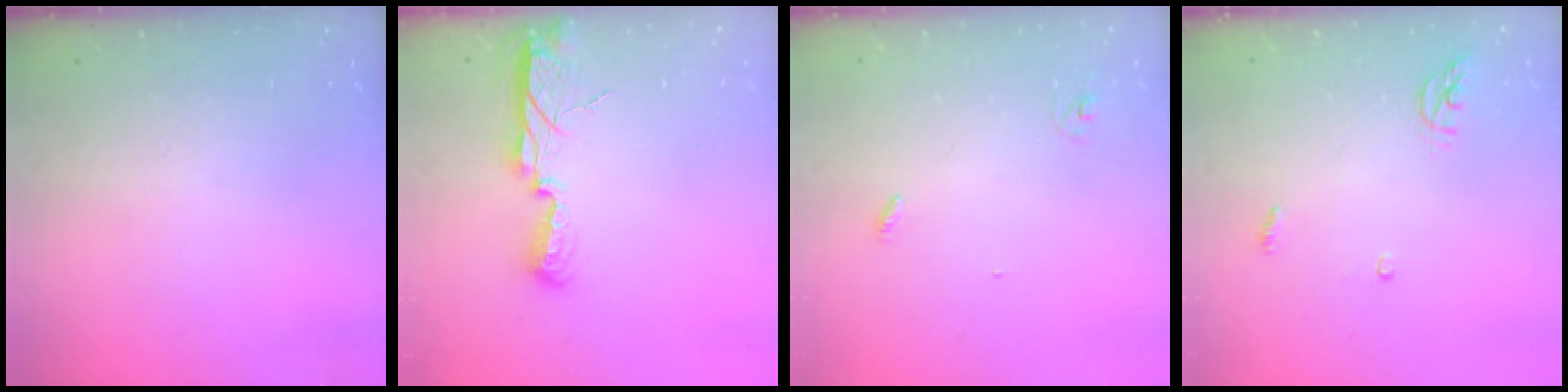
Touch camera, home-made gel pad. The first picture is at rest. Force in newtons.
{"total": 9.3, "press": 8.3, "slide": 4.1}
{"total": 2.8, "press": 2.8, "slide": 0.2}
{"total": 4.0, "press": 3.9, "slide": 0.4}